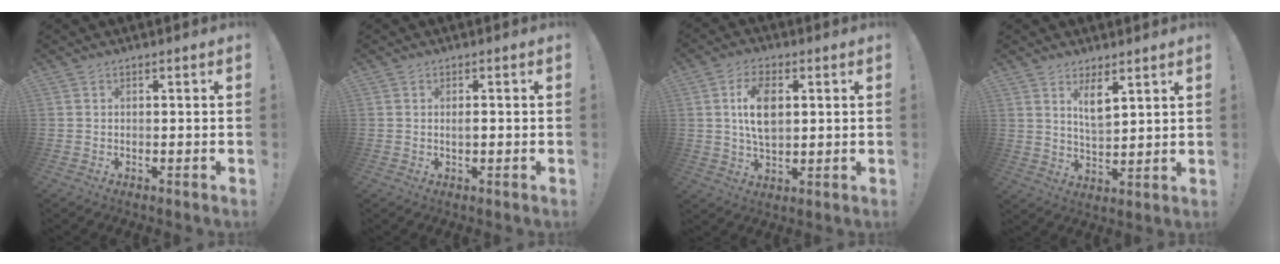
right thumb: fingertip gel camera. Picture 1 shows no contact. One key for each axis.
{"total": 1.3, "fx": -0.2, "fy": 0.5, "fz": 1.2, "tx": -0.019, "ty": 0.000, "tz": -0.005}
{"total": 10.4, "fx": 2.1, "fy": 5.9, "fz": 8.3, "tx": -0.148, "ty": -0.004, "tz": 0.032}
{"total": 7.1, "fx": 4.4, "fy": 3.6, "fz": 4.2, "tx": -0.060, "ty": -0.029, "tz": 0.080}